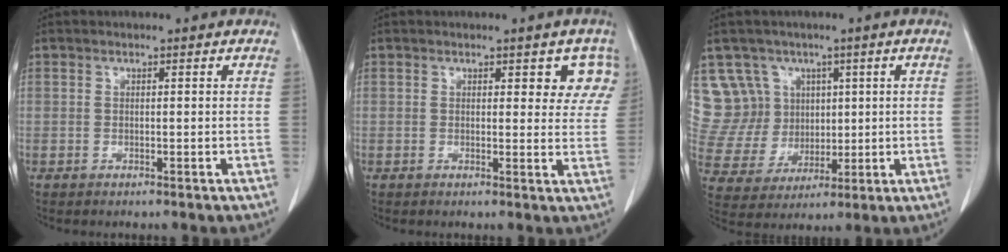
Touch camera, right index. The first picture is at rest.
{"total": 5.3, "force": [2.9, 2.7, 3.6], "torque": [-0.017, 0.000, 0.022]}
{"total": 11.1, "force": [4.6, 10.0, 1.4], "torque": [-0.051, 0.051, 0.111]}